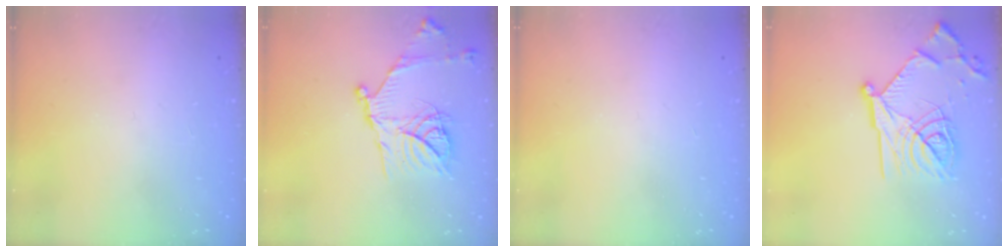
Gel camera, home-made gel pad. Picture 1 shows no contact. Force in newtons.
{"total": 18.1, "press": 18.0, "slide": 1.7}
{"total": 0.0}
{"total": 19.8, "press": 19.7, "slide": 1.2}